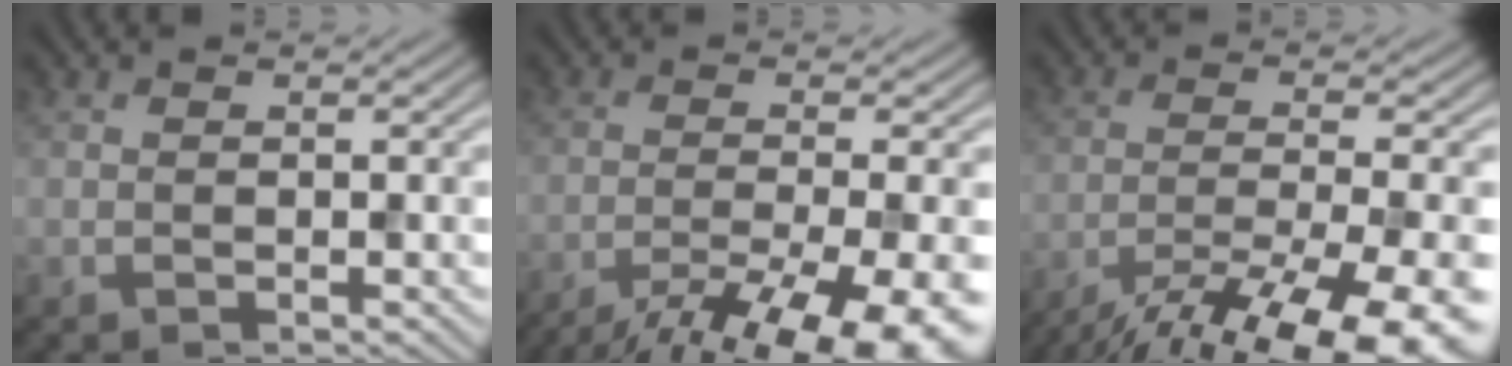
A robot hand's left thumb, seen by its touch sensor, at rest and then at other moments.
{"total": 13.2, "force": [-8.9, 2.6, 9.4], "torque": [-0.147, -0.022, -0.124]}
{"total": 15.6, "force": [-11.9, 3.3, 9.7], "torque": [-0.167, -0.036, -0.171]}